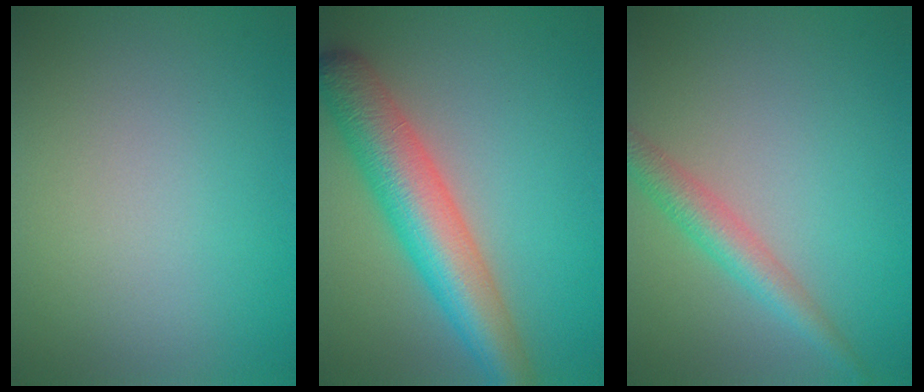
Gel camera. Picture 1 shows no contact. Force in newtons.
{"total": 7.8, "press": 7.8, "slide": 0.3}
{"total": 3.2, "press": 3.2, "slide": 0.1}